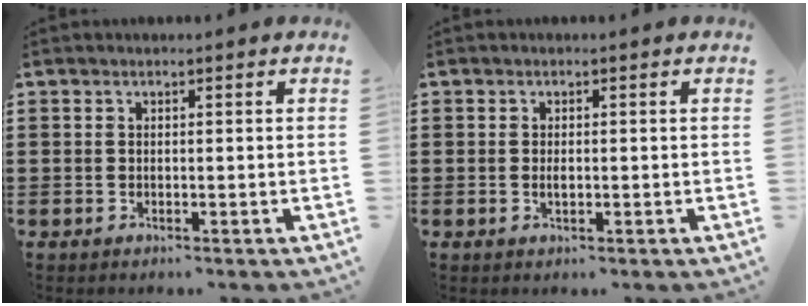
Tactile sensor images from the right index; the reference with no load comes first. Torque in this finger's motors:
{"motor_torque": [1.11, 1.03, 0.09, 0.05]}